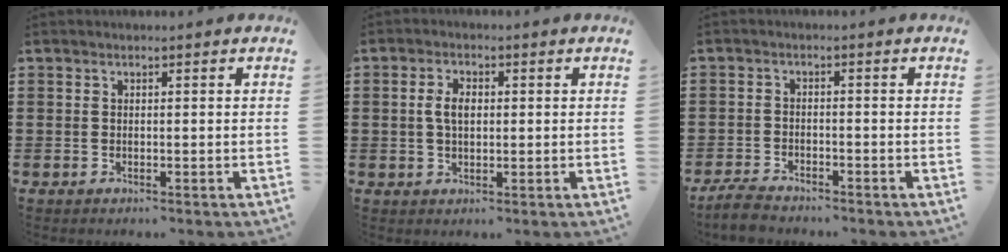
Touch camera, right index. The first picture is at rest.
{"total": 3.6, "force": [0.4, 1.8, 3.1], "torque": [-0.062, 0.008, 0.004]}
{"total": 2.9, "force": [-2.8, 0.4, 0.9], "torque": [-0.025, 0.000, -0.057]}